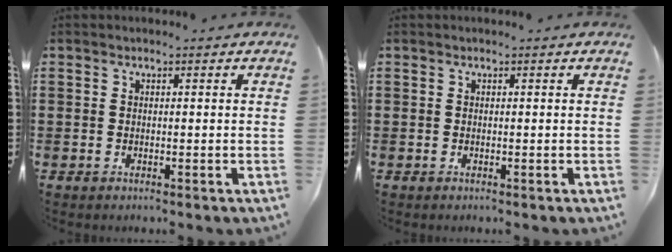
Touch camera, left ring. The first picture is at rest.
{"total": 0.0}